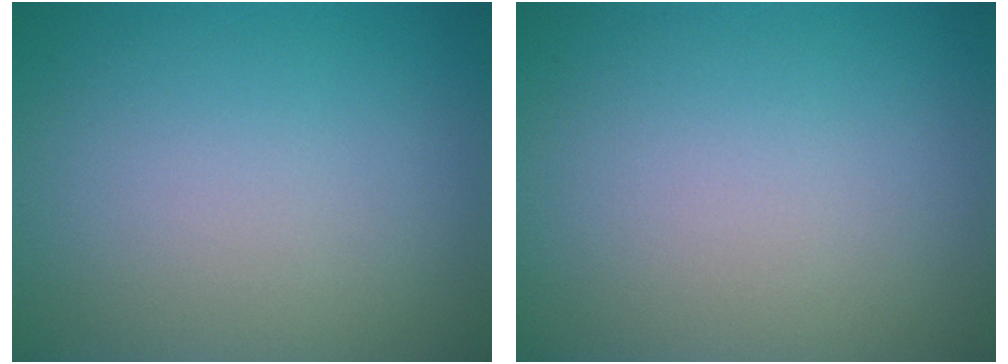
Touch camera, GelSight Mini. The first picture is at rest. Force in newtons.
{"total": 0.0}